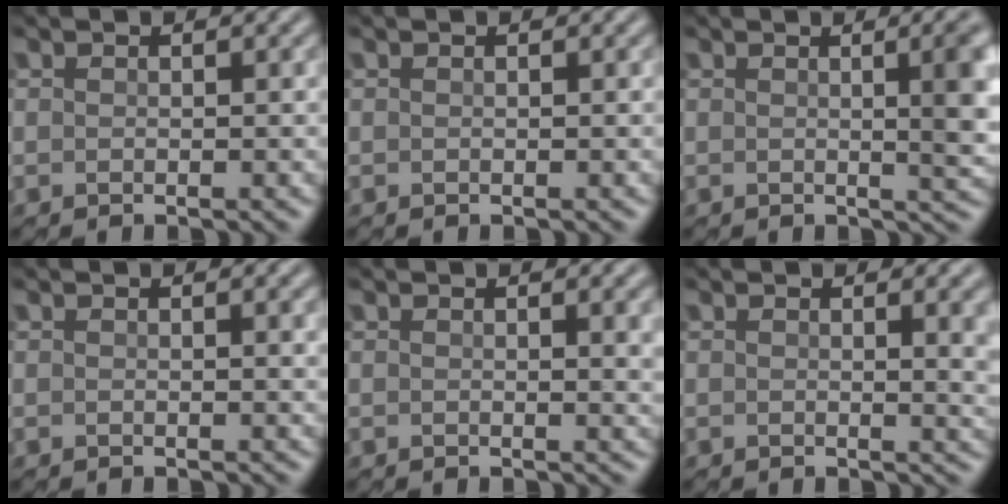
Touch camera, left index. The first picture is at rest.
{"total": 0.0}
{"total": 4.4, "force": [0.4, 1.4, 4.2], "torque": [-0.064, -0.002, 0.010]}
{"total": 0.5, "force": [0.3, 0.1, 0.5], "torque": [-0.011, 0.001, 0.005]}
{"total": 2.0, "force": [0.7, 0.9, 1.6], "torque": [-0.029, -0.002, 0.010]}
{"total": 3.2, "force": [0.6, 1.7, 2.6], "torque": [-0.036, -0.011, 0.018]}